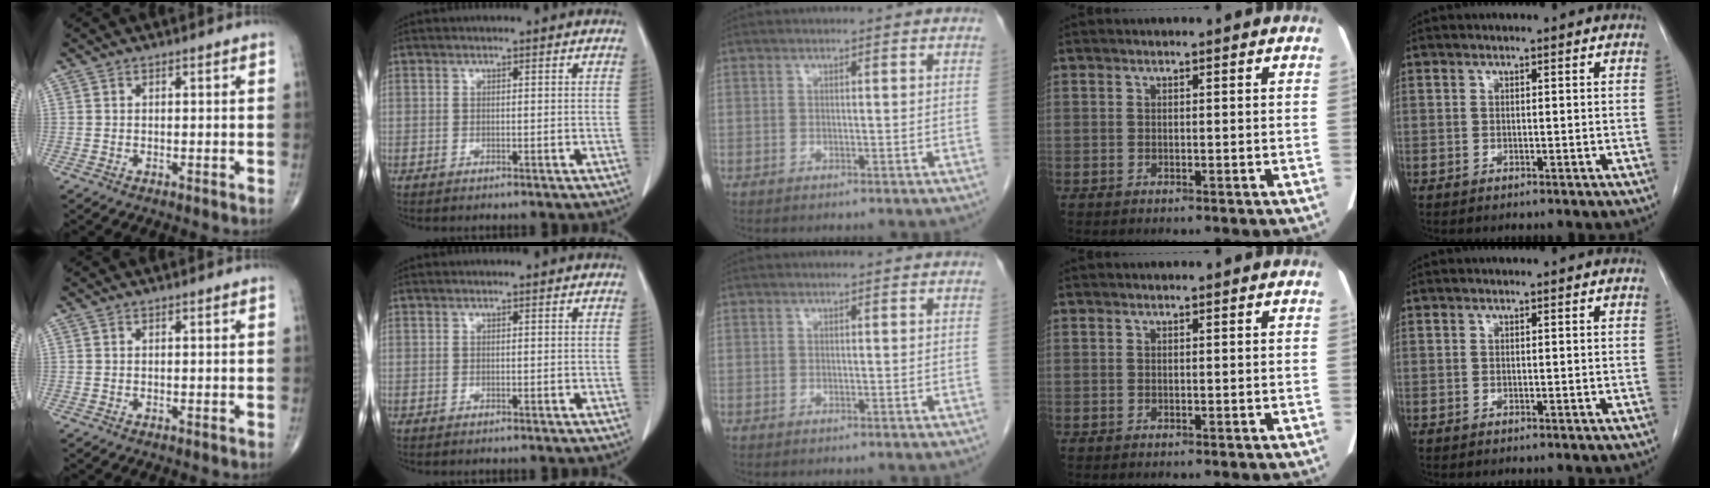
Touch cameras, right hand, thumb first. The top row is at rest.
{}